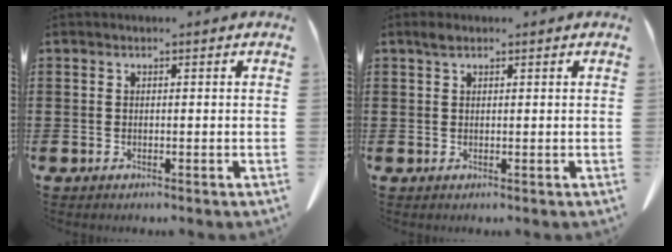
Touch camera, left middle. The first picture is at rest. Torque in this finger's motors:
{"motor_torque": [0.49, 0.32, -0.01, -0.01]}